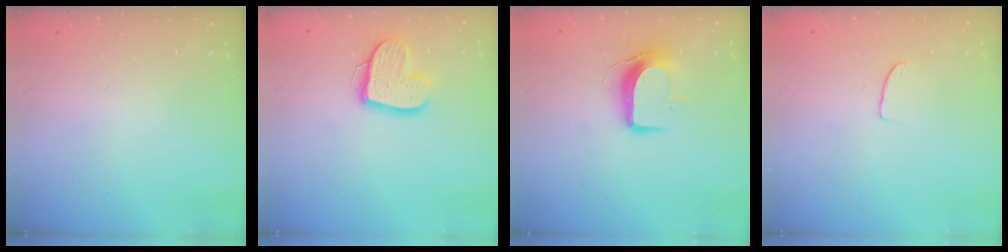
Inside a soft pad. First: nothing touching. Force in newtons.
{"total": 12.9, "press": 12.9, "slide": 1.0}
{"total": 9.0, "press": 9.0, "slide": 0.6}
{"total": 3.7, "press": 3.7, "slide": 0.3}